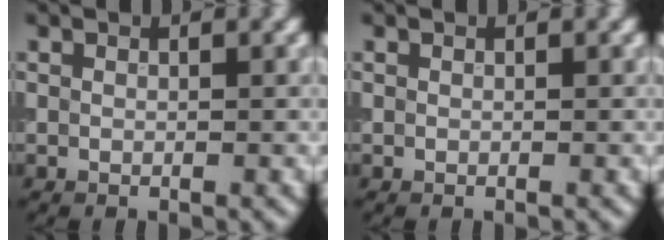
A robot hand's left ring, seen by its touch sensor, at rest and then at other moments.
{"total": 0.0}